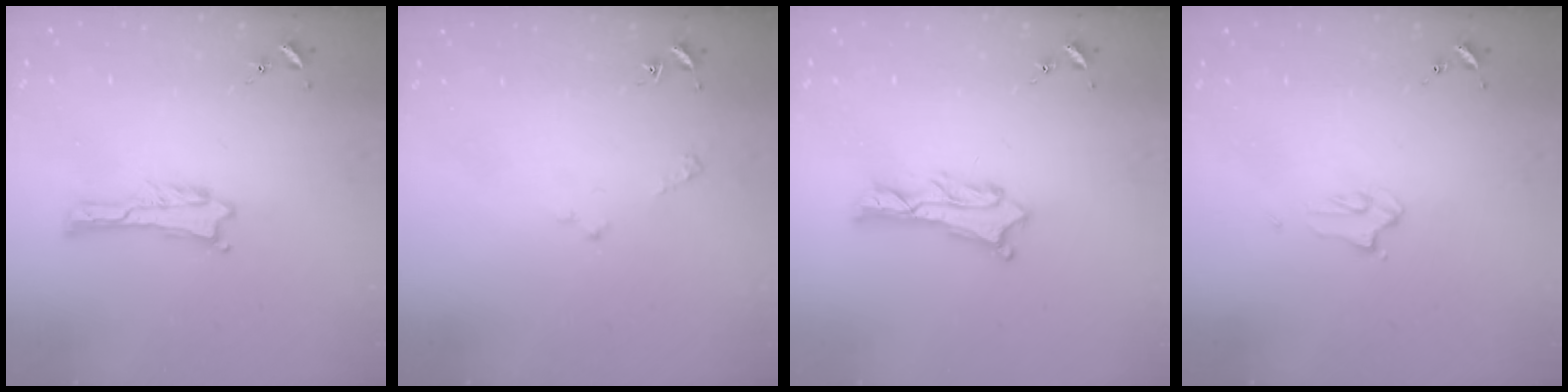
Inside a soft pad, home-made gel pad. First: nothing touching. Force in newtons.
{"total": 1.6, "press": 1.6, "slide": 0.2}
{"total": 1.8, "press": 1.8, "slide": 0.2}
{"total": 2.2, "press": 2.2, "slide": 0.2}